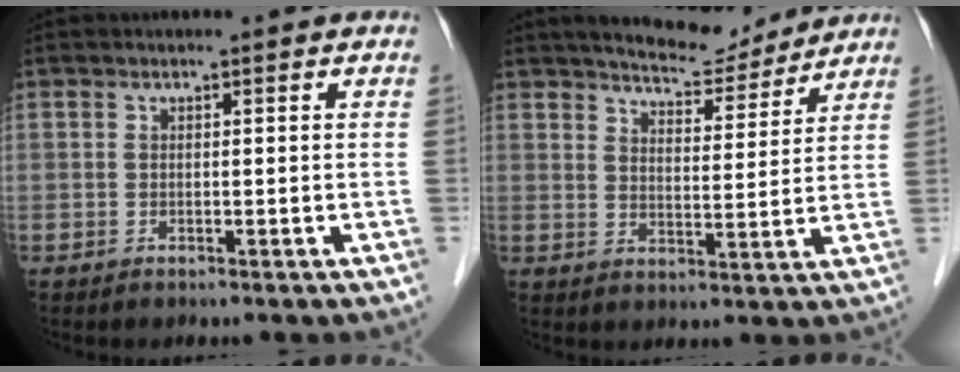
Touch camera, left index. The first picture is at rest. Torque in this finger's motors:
{"motor_torque": [0.92, -1.22, 0.28, 0.04]}